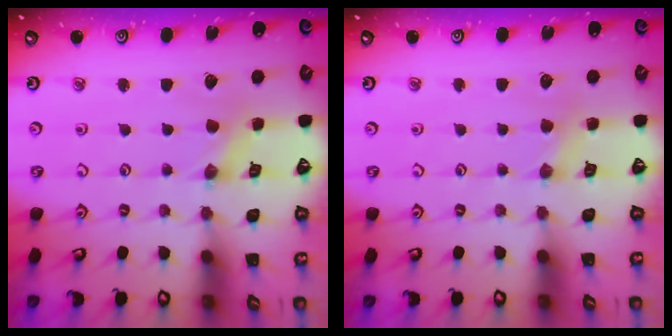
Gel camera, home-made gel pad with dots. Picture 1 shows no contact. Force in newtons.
{"total": 2.3, "press": 2.3, "slide": 0.4}